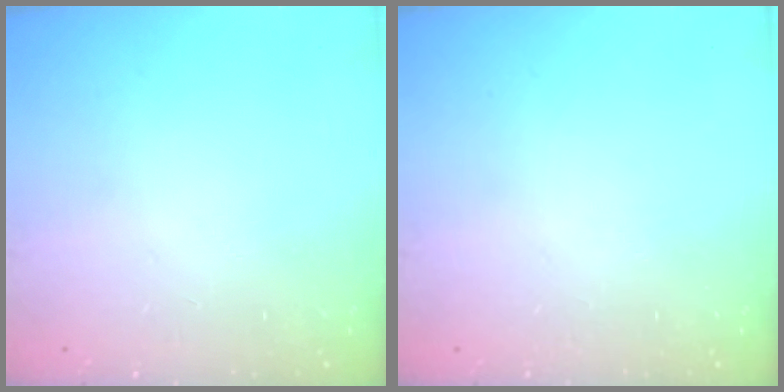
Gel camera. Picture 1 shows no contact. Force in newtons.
{"total": 0.0}